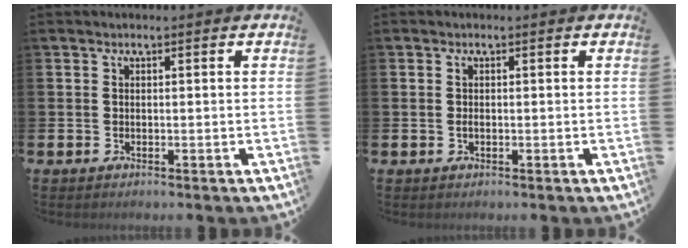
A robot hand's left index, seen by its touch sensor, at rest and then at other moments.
{"total": 0.8, "force": [0.1, 0.3, 0.8], "torque": [-0.010, -0.001, -0.001]}